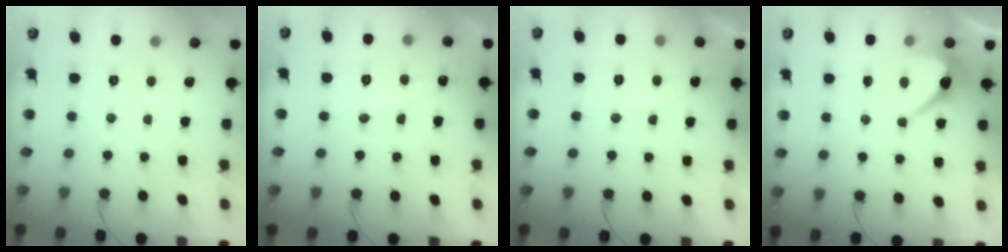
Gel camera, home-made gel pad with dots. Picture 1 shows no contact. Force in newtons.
{"total": 5.7, "press": 5.7, "slide": 0.4}
{"total": 4.0, "press": 4.0, "slide": 0.3}
{"total": 6.9, "press": 6.9, "slide": 0.2}